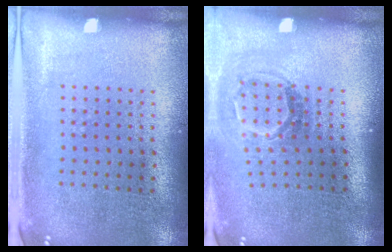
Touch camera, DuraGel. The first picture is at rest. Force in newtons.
{"total": 1.8, "press": 1.2, "slide": 1.4}